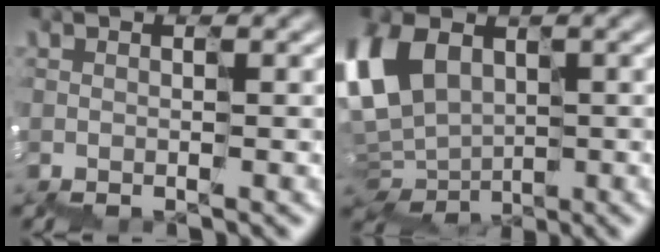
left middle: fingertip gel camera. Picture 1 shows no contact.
{"total": 6.5, "force": [1.0, 4.5, 4.5], "torque": [-0.141, 0.008, 0.016]}